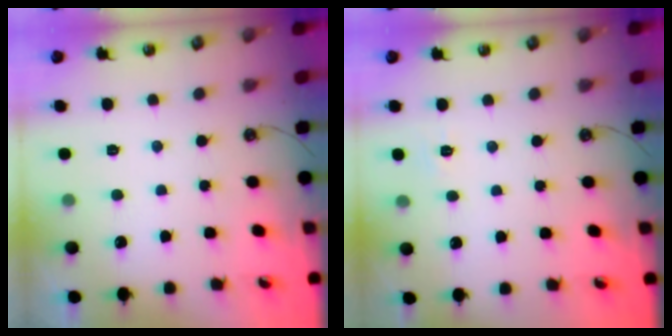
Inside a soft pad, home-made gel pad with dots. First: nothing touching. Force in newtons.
{"total": 3.7, "press": 3.7, "slide": 0.5}